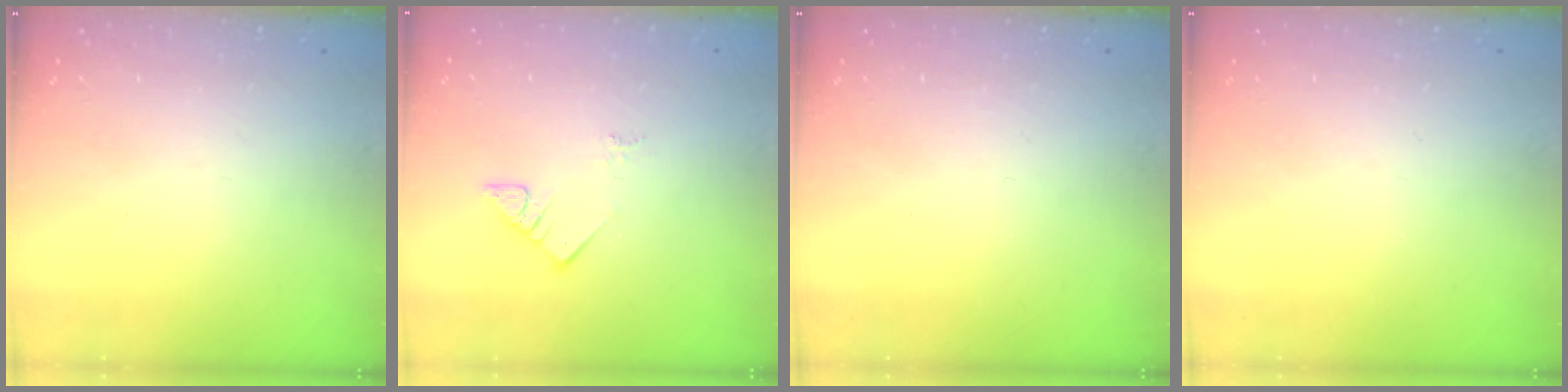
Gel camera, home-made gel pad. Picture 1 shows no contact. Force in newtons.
{"total": 3.8, "press": 3.7, "slide": 0.6}
{"total": 0.0}
{"total": 0.0}